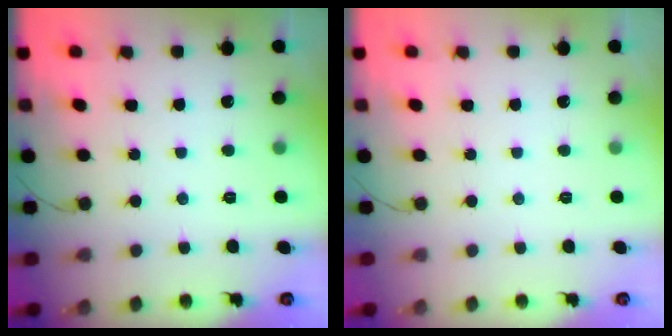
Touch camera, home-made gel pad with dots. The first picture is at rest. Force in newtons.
{"total": 0.0}